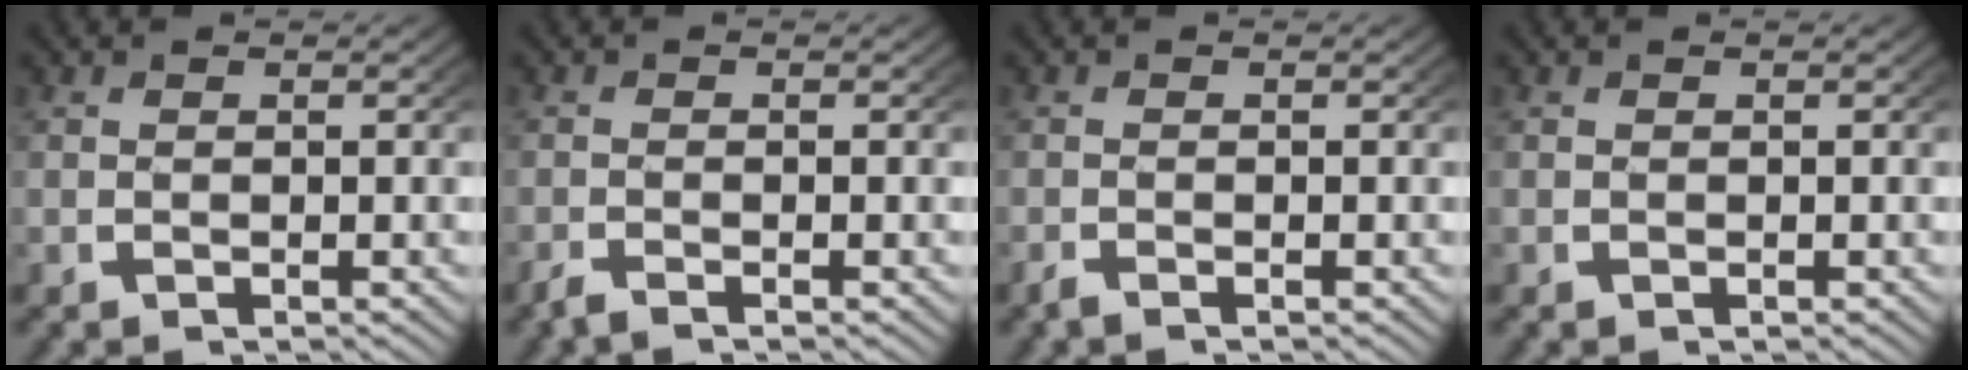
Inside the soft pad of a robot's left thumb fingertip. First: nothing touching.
{"total": 1.4, "force": [-1.3, 0.3, 0.6], "torque": [-0.006, -0.003, -0.026]}
{"total": 1.0, "force": [-0.9, 0.2, 0.4], "torque": [-0.004, -0.003, -0.019]}
{"total": 0.0}